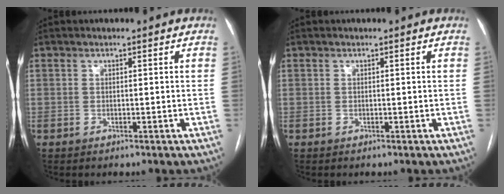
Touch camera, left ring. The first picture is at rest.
{"total": 0.0}